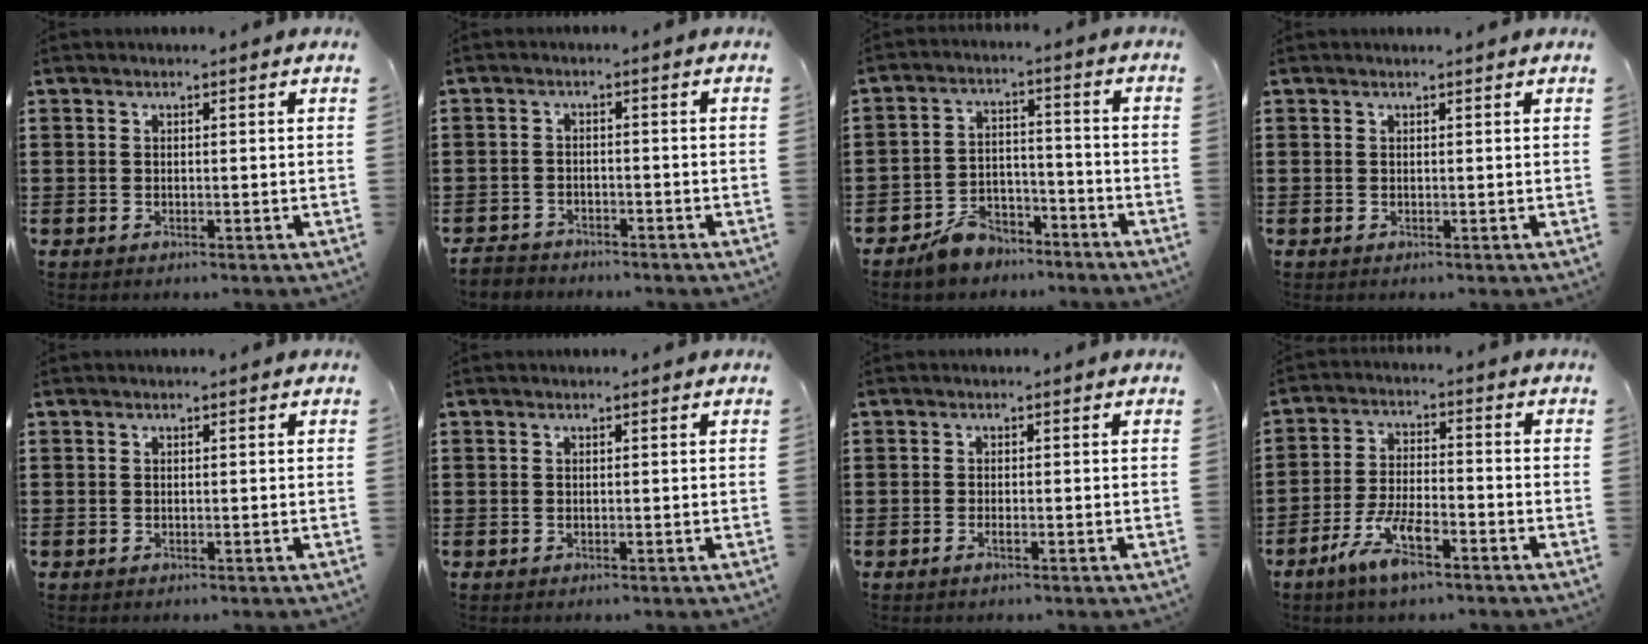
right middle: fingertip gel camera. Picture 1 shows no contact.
{"total": 2.6, "force": [-2.5, 0.6, -0.2], "torque": [-0.004, 0.001, -0.056]}
{"total": 6.3, "force": [-5.6, 2.5, 1.3], "torque": [-0.025, 0.021, -0.110]}
{"total": 0.0}
{"total": 0.0}
{"total": 0.0}
{"total": 1.0, "force": [-0.5, 0.2, 0.8], "torque": [-0.017, -0.004, -0.007]}
{"total": 7.5, "force": [-4.8, 2.1, 5.4], "torque": [-0.119, -0.003, -0.091]}